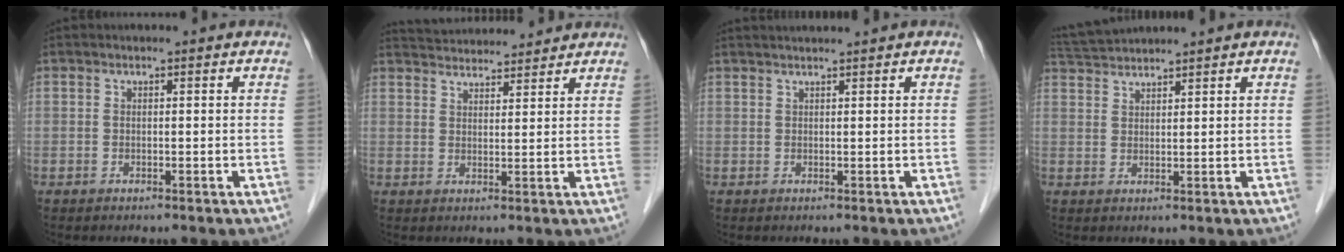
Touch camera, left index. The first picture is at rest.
{"total": 10.1, "force": [9.8, 1.7, 2.0], "torque": [-0.031, 0.029, 0.141]}
{"total": 2.7, "force": [2.5, -0.5, 0.7], "torque": [-0.005, 0.025, 0.046]}
{"total": 5.3, "force": [5.2, -0.4, 1.0], "torque": [-0.024, 0.030, 0.099]}